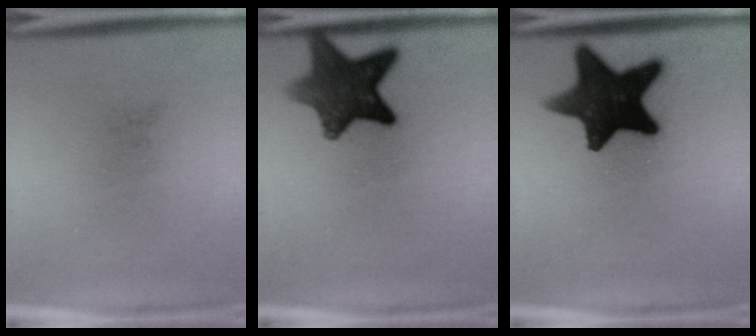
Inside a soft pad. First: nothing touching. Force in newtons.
{"total": 11.0}
{"total": 15.9}